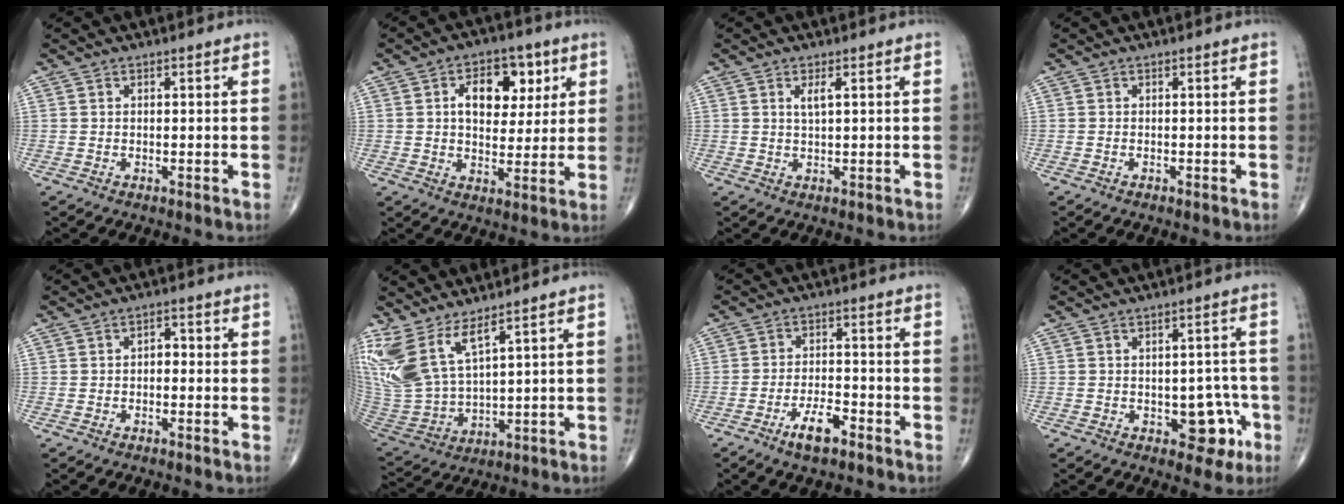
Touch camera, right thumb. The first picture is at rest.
{"total": 11.2, "force": [3.4, 7.0, 8.0], "torque": [-0.078, -0.005, 0.052]}
{"total": 2.1, "force": [0.8, 0.3, 1.9], "torque": [-0.043, -0.004, 0.017]}
{"total": 0.0}
{"total": 2.2, "force": [-0.2, 1.4, 1.7], "torque": [-0.015, 0.010, -0.010]}
{"total": 13.0, "force": [8.2, 4.0, 9.3], "torque": [-0.211, -0.048, 0.186]}
{"total": 5.7, "force": [-3.8, 1.9, 3.8], "torque": [-0.069, 0.022, -0.066]}
{"total": 7.2, "force": [-2.7, 4.3, 5.1], "torque": [-0.026, 0.022, -0.028]}